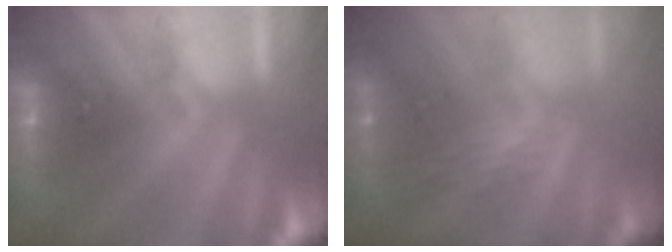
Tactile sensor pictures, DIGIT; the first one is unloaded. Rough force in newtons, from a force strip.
{"total": 2.4}